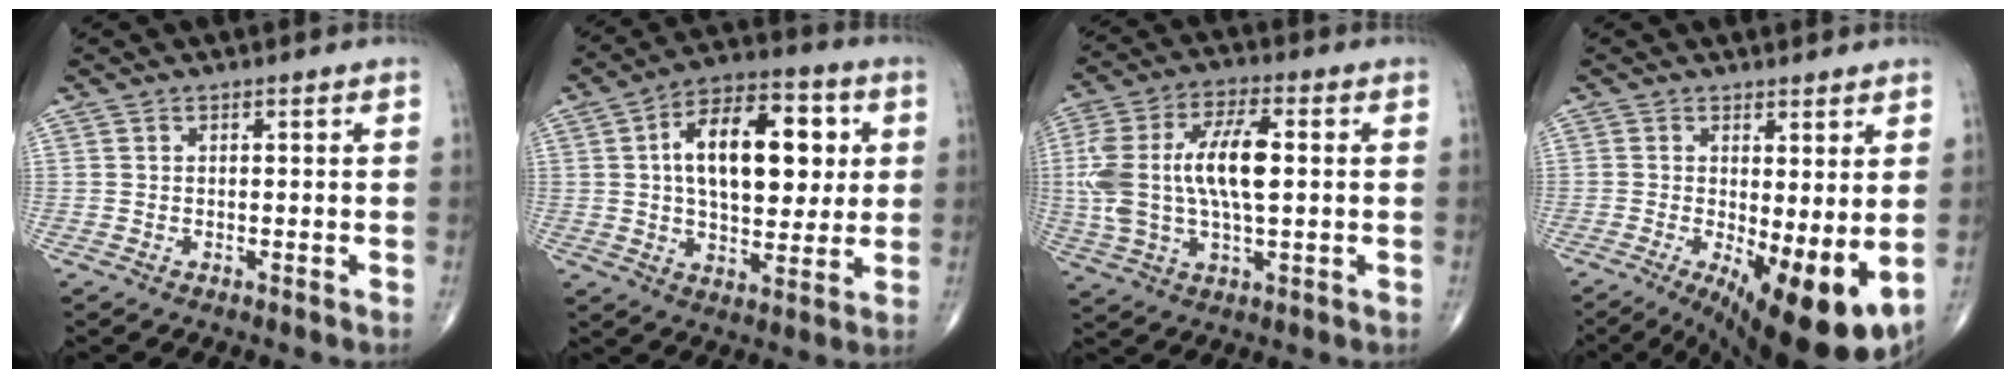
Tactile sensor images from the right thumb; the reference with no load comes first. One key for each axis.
{"total": 18.9, "fx": 3.6, "fy": 10.3, "fz": 15.5, "tx": -0.205, "ty": 0.010, "tz": 0.053}
{"total": 16.6, "fx": 1.4, "fy": 7.2, "fz": 14.9, "tx": -0.311, "ty": 0.020, "tz": 0.025}
{"total": 13.6, "fx": -2.6, "fy": 4.6, "fz": 12.6, "tx": -0.184, "ty": -0.027, "tz": -0.022}